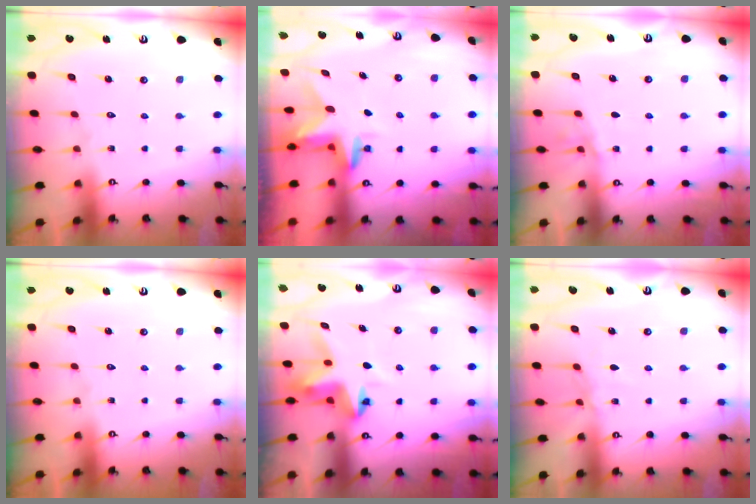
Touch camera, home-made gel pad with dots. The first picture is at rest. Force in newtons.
{"total": 3.0, "press": 2.9, "slide": 0.2}
{"total": 2.6, "press": 2.6, "slide": 0.4}
{"total": 0.0}
{"total": 5.5, "press": 5.5, "slide": 0.3}
{"total": 5.2, "press": 5.2, "slide": 0.6}